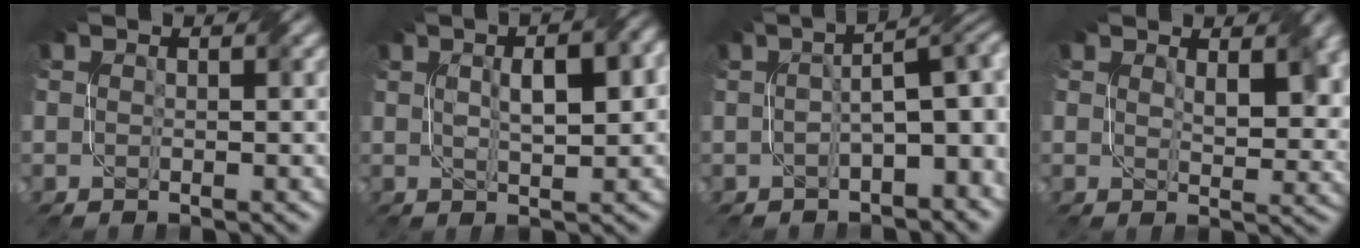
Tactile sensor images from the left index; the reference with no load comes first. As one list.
[{"total": 5.7, "force": [1.5, 1.9, 5.1], "torque": [-0.057, 0.024, 0.022]}, {"total": 6.7, "force": [-0.4, 2.6, 6.2], "torque": [-0.083, 0.013, -0.001]}, {"total": 3.9, "force": [1.8, 1.7, 3.1], "torque": [-0.043, -0.001, 0.040]}]